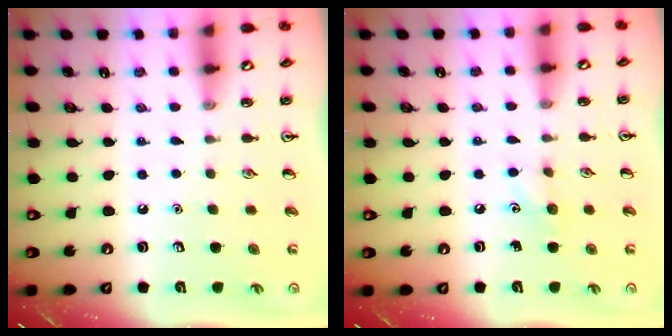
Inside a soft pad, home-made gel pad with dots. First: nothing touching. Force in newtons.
{"total": 5.7, "press": 5.4, "slide": 1.8}